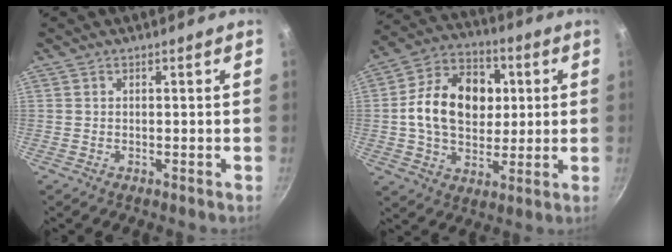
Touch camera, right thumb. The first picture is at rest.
{"total": 17.8, "force": [2.1, 13.0, 12.0], "torque": [-0.163, 0.017, 0.024]}